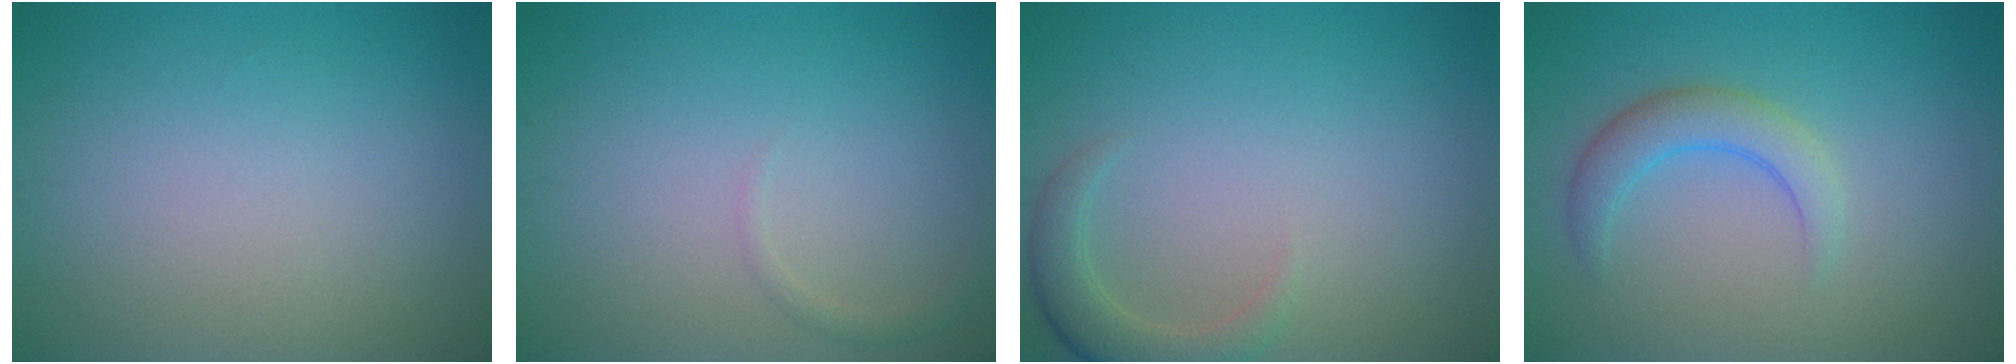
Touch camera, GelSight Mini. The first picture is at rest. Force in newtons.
{"total": 0.8, "press": 0.8, "slide": 0.1}
{"total": 2.7, "press": 2.6, "slide": 0.5}
{"total": 3.0, "press": 2.9, "slide": 0.2}